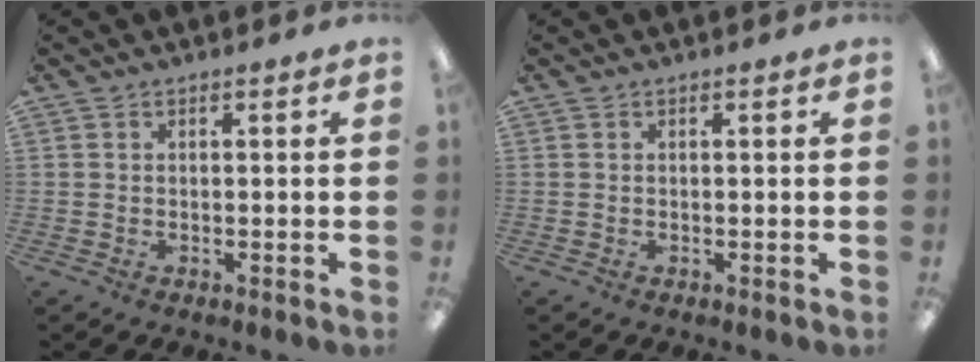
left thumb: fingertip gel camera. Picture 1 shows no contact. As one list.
[{"total": 0.0}]